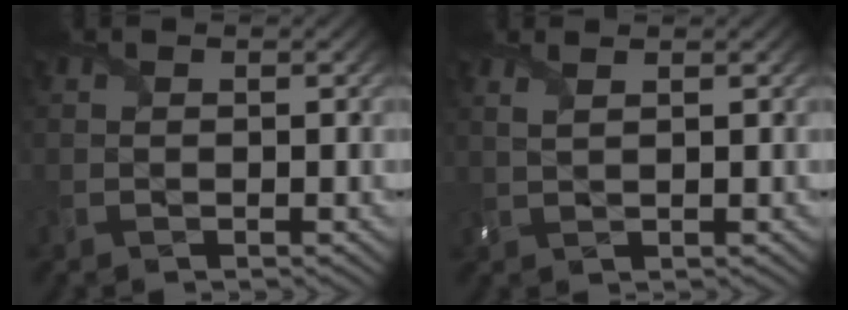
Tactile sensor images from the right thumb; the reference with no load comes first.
{"total": 1.3, "force": [1.0, -0.1, 0.9], "torque": [-0.025, 0.001, 0.025]}